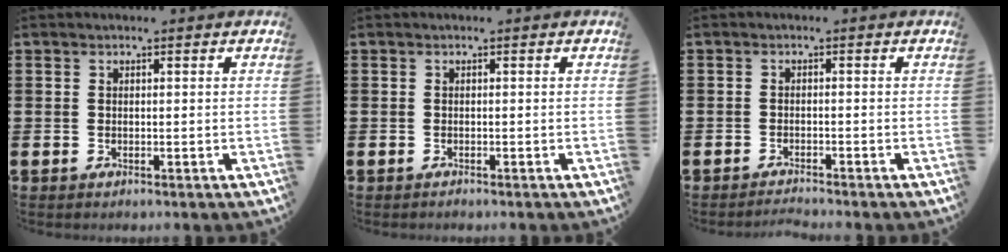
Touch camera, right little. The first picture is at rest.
{"total": 0.0}
{"total": 1.1, "force": [-1.1, -0.2, 0.1], "torque": [-0.002, 0.000, -0.021]}